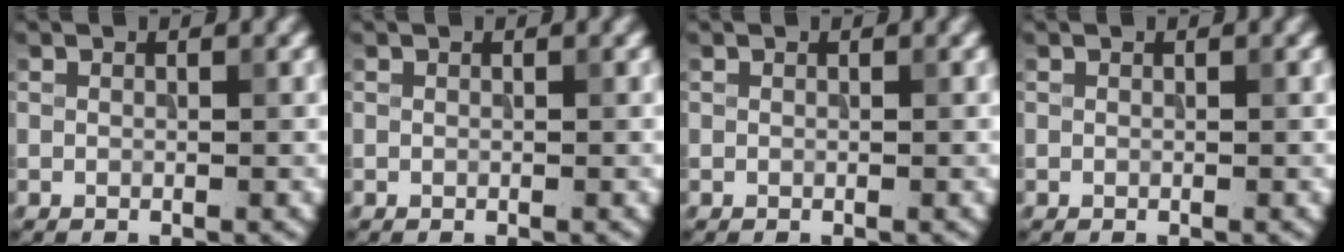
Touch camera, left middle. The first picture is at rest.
{"total": 0.0}
{"total": 0.0}
{"total": 0.0}